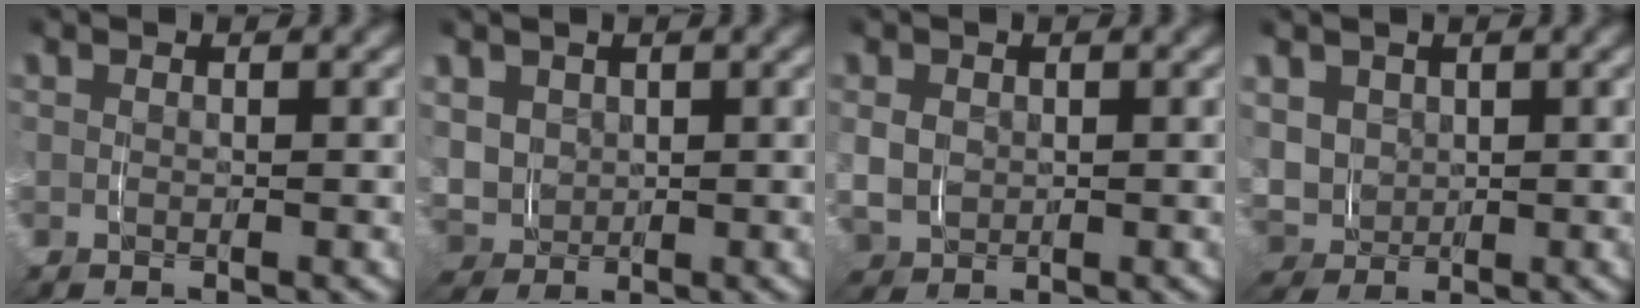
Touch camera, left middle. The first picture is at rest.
{"total": 5.6, "force": [0.2, 5.3, 1.8], "torque": [-0.080, -0.026, 0.010]}
{"total": 3.6, "force": [-0.4, 3.3, 1.2], "torque": [-0.058, -0.017, 0.002]}
{"total": 6.6, "force": [0.1, 6.2, 2.1], "torque": [-0.088, -0.033, 0.008]}